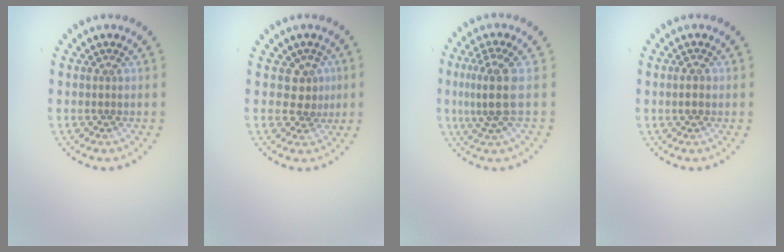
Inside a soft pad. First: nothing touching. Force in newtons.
{"total": 2.1, "press": 1.9, "slide": 0.8}
{"total": 3.4, "press": 2.9, "slide": 1.8}
{"total": 1.7, "press": 1.7, "slide": 0.1}